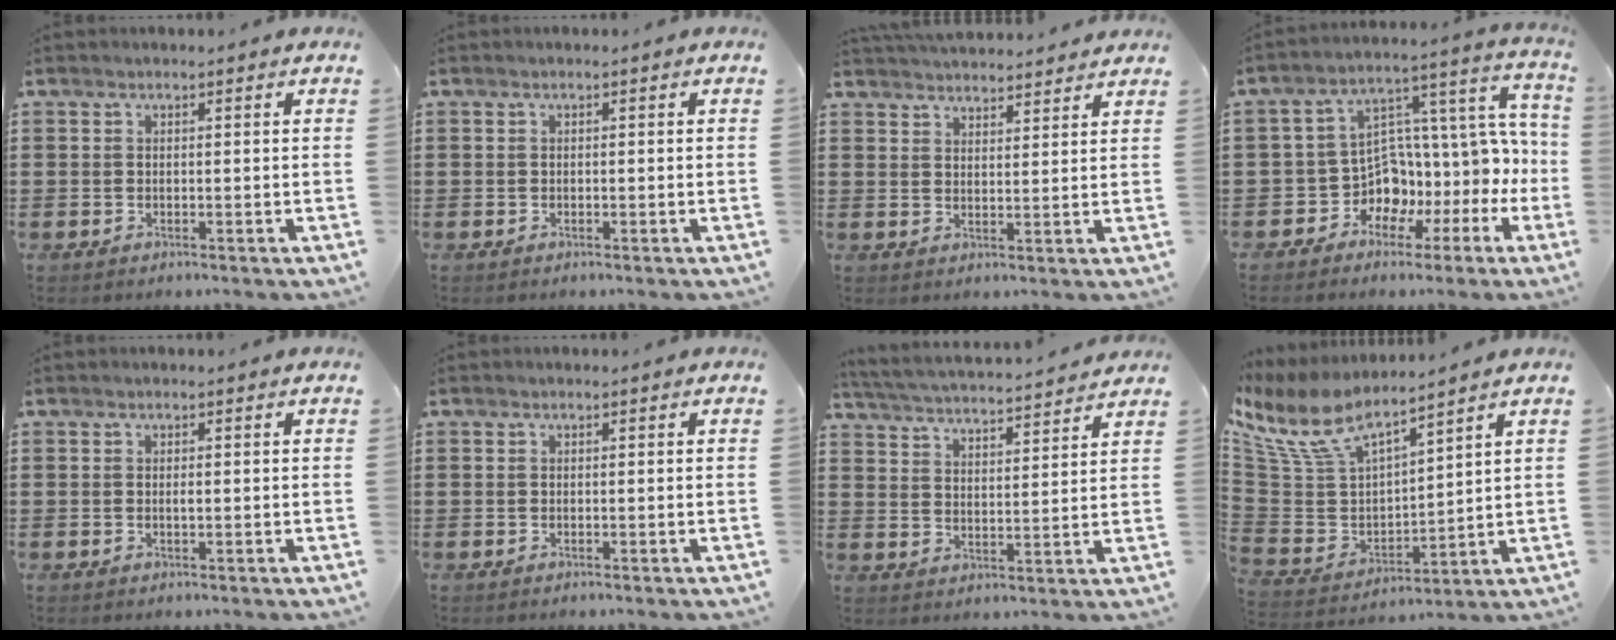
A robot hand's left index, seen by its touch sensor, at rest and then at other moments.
{"total": 0.0}
{"total": 3.6, "force": [3.6, 0.3, 0.2], "torque": [-0.014, -0.012, 0.066]}
{"total": 7.2, "force": [-0.2, 5.8, 4.2], "torque": [-0.106, -0.038, -0.002]}
{"total": 0.6, "force": [0.1, 0.1, 0.6], "torque": [-0.013, -0.004, 0.002]}
{"total": 0.0}
{"total": 3.9, "force": [3.8, -0.6, 0.4], "torque": [-0.030, -0.034, 0.059]}
{"total": 9.4, "force": [7.2, 3.5, 4.9], "torque": [-0.134, -0.040, 0.129]}